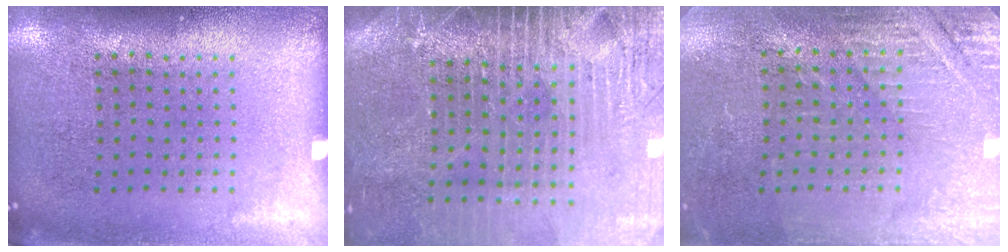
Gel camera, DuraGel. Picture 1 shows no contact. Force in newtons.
{"total": 4.2, "press": 3.7, "slide": 1.9}
{"total": 2.9, "press": 2.8, "slide": 0.5}